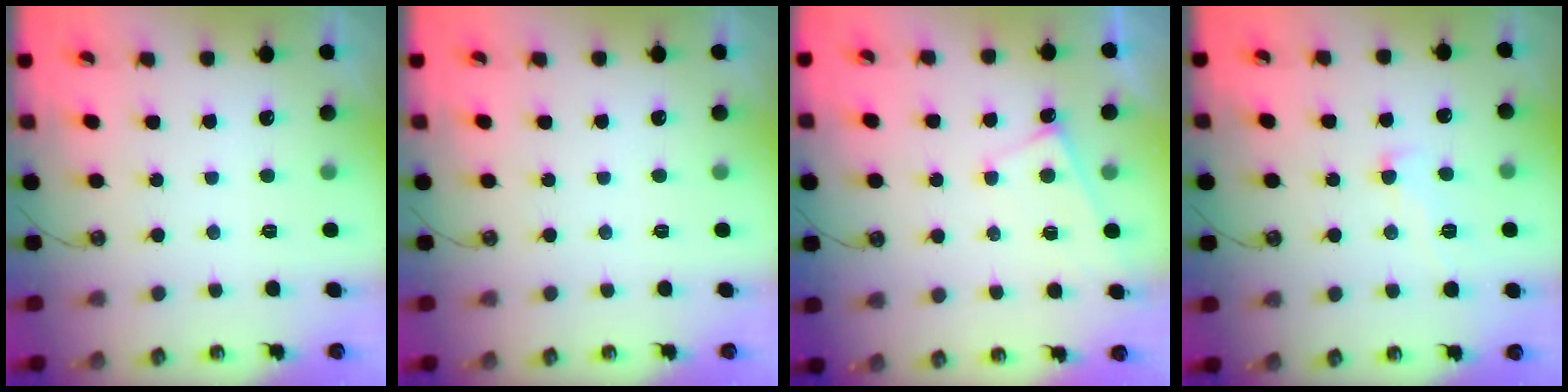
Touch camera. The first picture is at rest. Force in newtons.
{"total": 0.0}
{"total": 3.9, "press": 3.9, "slide": 0.3}
{"total": 1.0, "press": 0.7, "slide": 0.7}